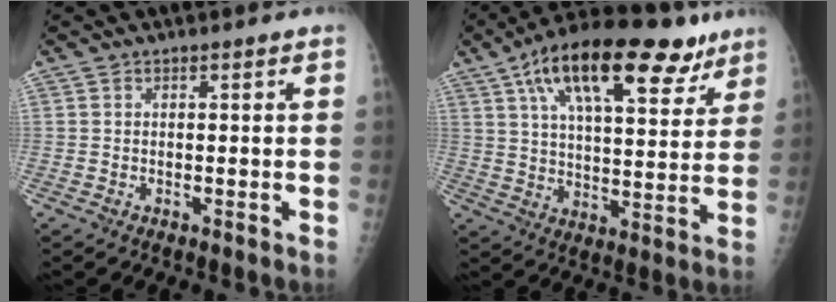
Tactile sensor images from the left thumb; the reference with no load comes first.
{"total": 23.3, "force": [12.9, 9.6, 16.8], "torque": [-0.244, -0.012, 0.206]}